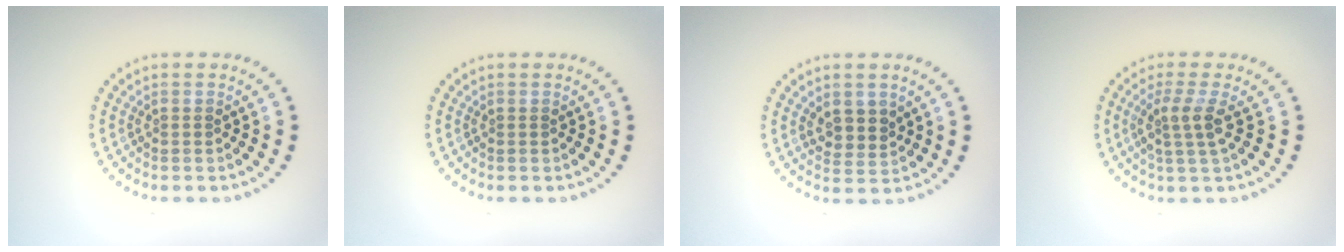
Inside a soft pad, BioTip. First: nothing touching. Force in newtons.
{"total": 0.0}
{"total": 2.4, "press": 2.2, "slide": 1.0}
{"total": 2.6, "press": 2.0, "slide": 1.7}